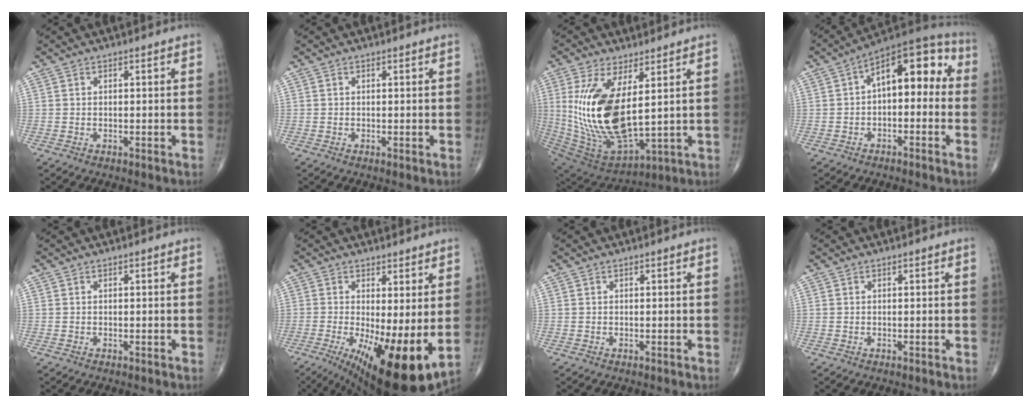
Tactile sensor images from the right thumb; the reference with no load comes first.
{"total": 0.0}
{"total": 20.2, "force": [3.4, 8.8, 17.8], "torque": [-0.369, -0.033, 0.088]}
{"total": 13.4, "force": [0.9, 7.2, 11.2], "torque": [-0.126, 0.048, -0.003]}
{"total": 0.0}
{"total": 15.3, "force": [-2.5, 4.5, 14.4], "torque": [-0.219, -0.024, -0.020]}
{"total": 0.0}
{"total": 0.0}